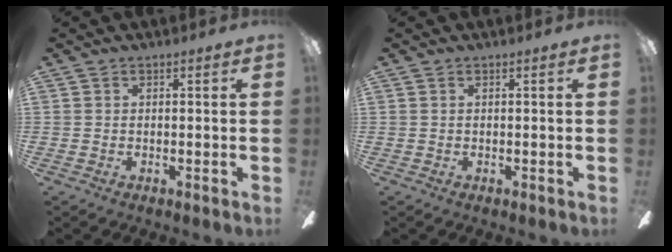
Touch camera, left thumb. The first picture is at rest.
{"total": 0.0}